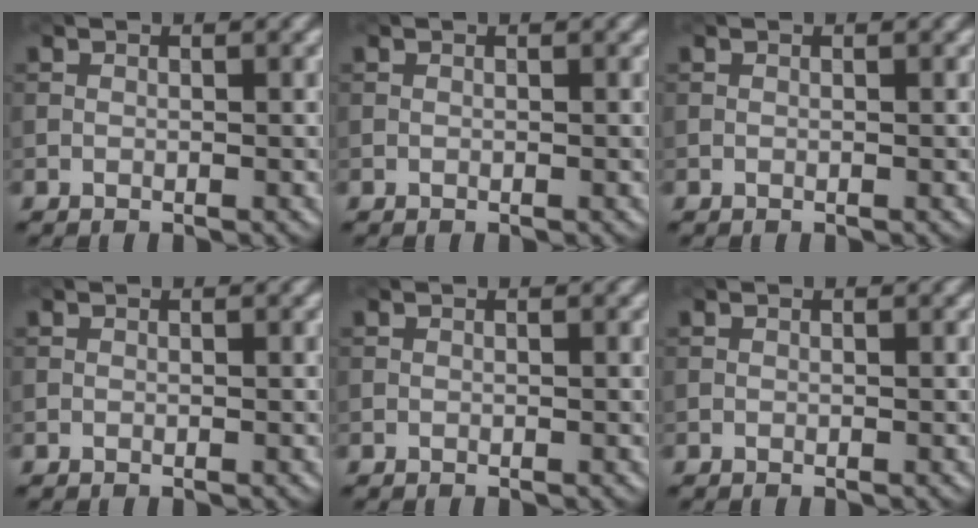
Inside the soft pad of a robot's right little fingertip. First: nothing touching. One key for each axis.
{"total": 0.0}
{"total": 0.0}
{"total": 0.0}
{"total": 0.0}
{"total": 0.0}